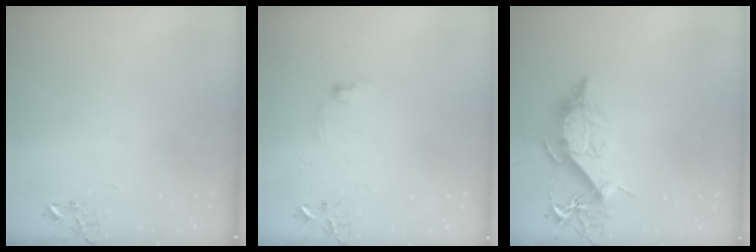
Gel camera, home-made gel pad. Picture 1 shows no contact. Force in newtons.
{"total": 6.4, "press": 6.3, "slide": 0.9}
{"total": 14.4, "press": 14.4, "slide": 1.2}